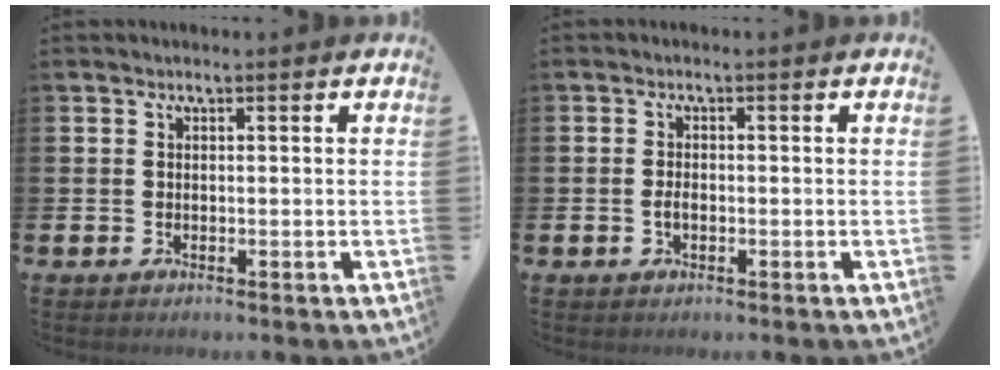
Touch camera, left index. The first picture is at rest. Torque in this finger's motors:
{"motor_torque": [0.02, 0.01, 0.04, 0.01]}